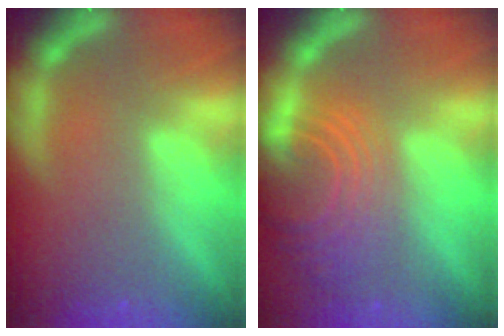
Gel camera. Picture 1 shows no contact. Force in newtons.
{"total": 9.5}